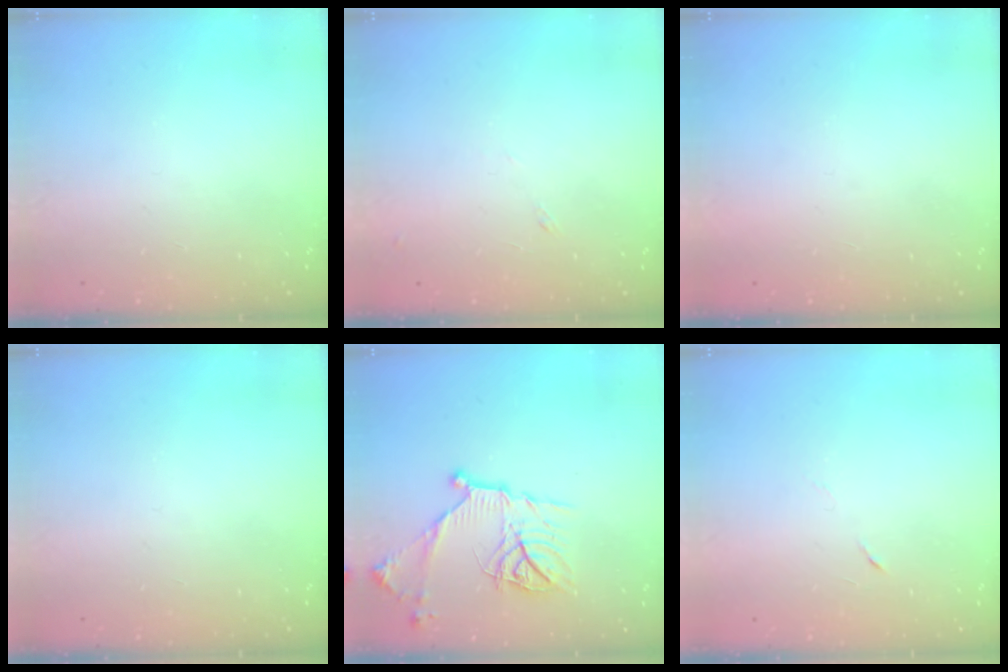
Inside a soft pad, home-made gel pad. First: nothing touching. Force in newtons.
{"total": 5.8, "press": 5.7, "slide": 0.8}
{"total": 1.5, "press": 1.5, "slide": 0.1}
{"total": 0.0}
{"total": 16.2, "press": 16.2, "slide": 0.4}
{"total": 2.9, "press": 2.7, "slide": 1.0}